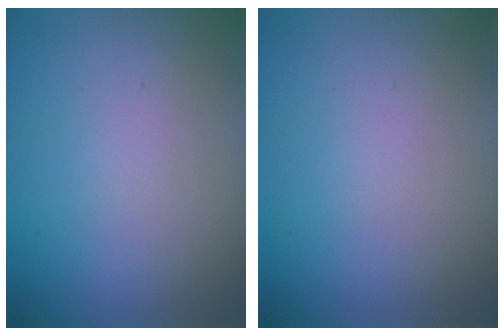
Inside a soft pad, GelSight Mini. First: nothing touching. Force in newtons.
{"total": 0.0}